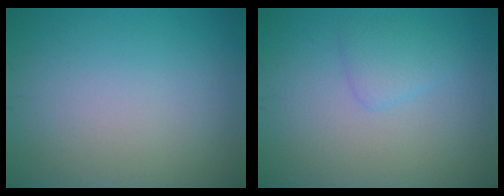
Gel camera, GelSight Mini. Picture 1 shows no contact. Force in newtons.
{"total": 1.8, "press": 1.8, "slide": 0.1}